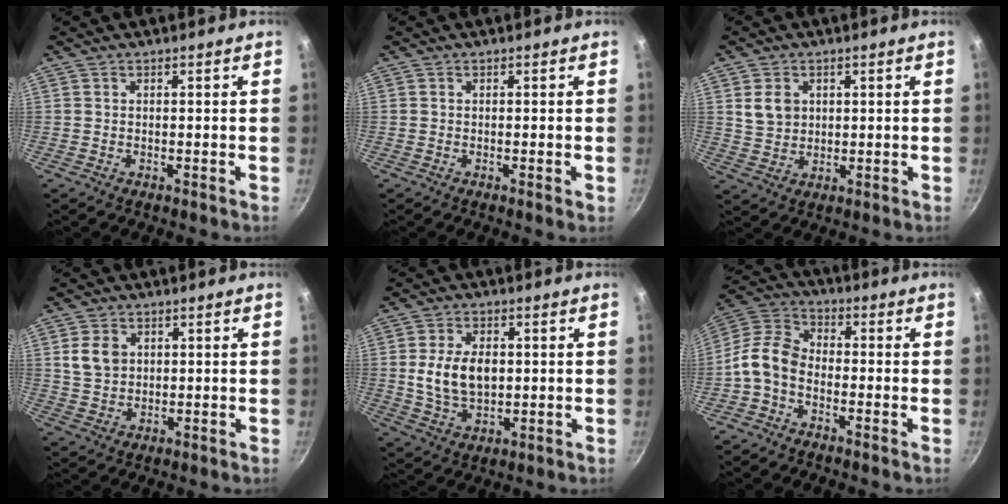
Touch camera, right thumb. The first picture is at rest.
{"total": 0.7, "force": [-0.3, 0.0, 0.7], "torque": [-0.013, -0.001, -0.006]}
{"total": 5.4, "force": [1.5, 4.4, 2.8], "torque": [-0.035, -0.004, 0.033]}
{"total": 5.7, "force": [1.5, 4.4, 3.2], "torque": [-0.046, -0.001, 0.031]}
{"total": 9.9, "force": [0.8, 6.4, 7.5], "torque": [-0.124, -0.005, 0.017]}
{"total": 8.5, "force": [-3.0, 5.7, 5.5], "torque": [-0.107, 0.045, -0.080]}